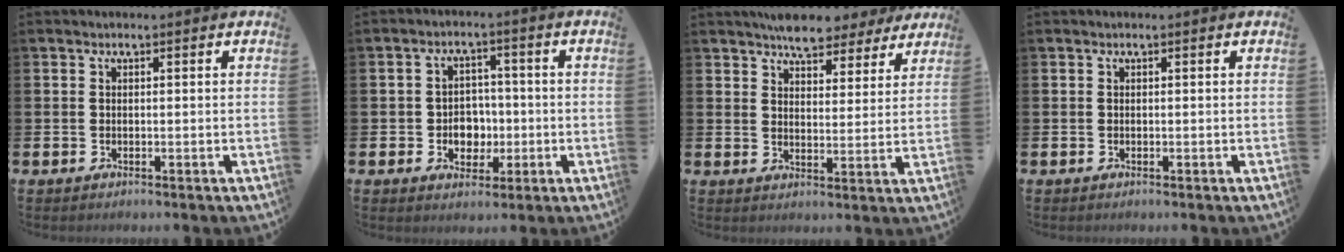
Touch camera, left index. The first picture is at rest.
{"total": 4.1, "force": [-0.7, 3.7, 1.5], "torque": [-0.025, 0.003, -0.023]}
{"total": 6.7, "force": [6.2, 2.3, 1.3], "torque": [-0.032, -0.032, 0.111]}
{"total": 0.0}